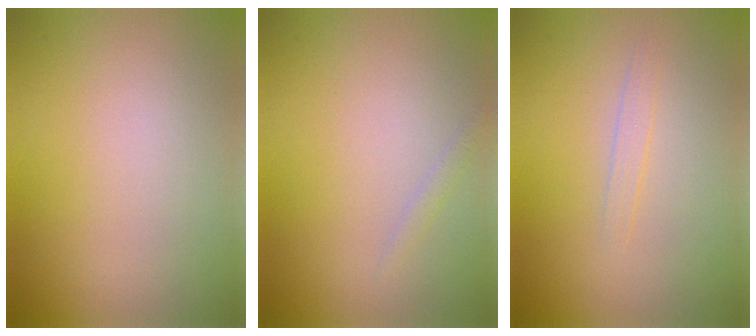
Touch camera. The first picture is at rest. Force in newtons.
{"total": 0.7, "press": 0.7, "slide": 0.1}
{"total": 0.8, "press": 0.8, "slide": 0.0}